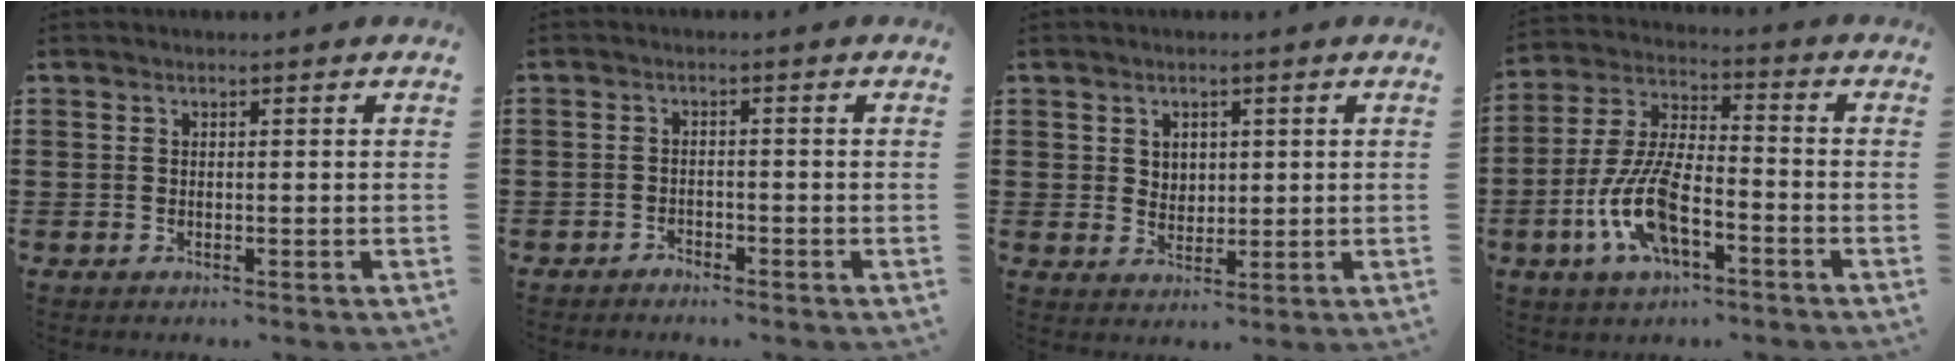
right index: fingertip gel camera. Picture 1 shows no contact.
{"total": 1.5, "force": [-1.4, 0.4, 0.0], "torque": [-0.006, 0.004, -0.032]}
{"total": 2.5, "force": [1.2, 2.1, 0.5], "torque": [-0.019, 0.010, 0.021]}
{"total": 10.6, "force": [-4.1, 4.4, 8.7], "torque": [-0.206, -0.004, -0.081]}